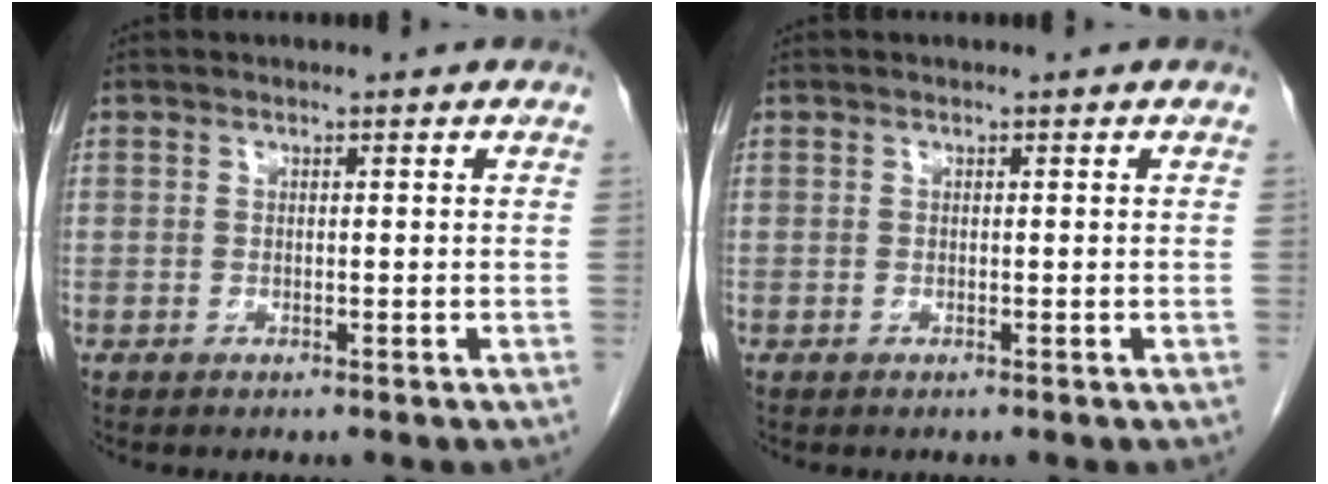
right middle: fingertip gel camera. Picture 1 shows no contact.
{"total": 0.0}